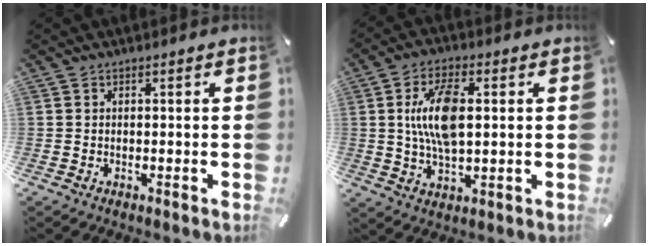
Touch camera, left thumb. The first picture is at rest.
{"total": 11.6, "force": [1.8, 5.5, 10.1], "torque": [-0.217, -0.002, 0.023]}